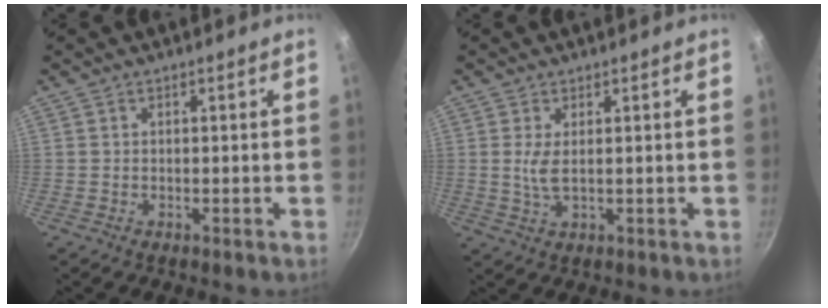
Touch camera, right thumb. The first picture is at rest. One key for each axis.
{"total": 3.3, "fx": 0.6, "fy": 1.3, "fz": 3.0, "tx": -0.065, "ty": -0.006, "tz": 0.014}